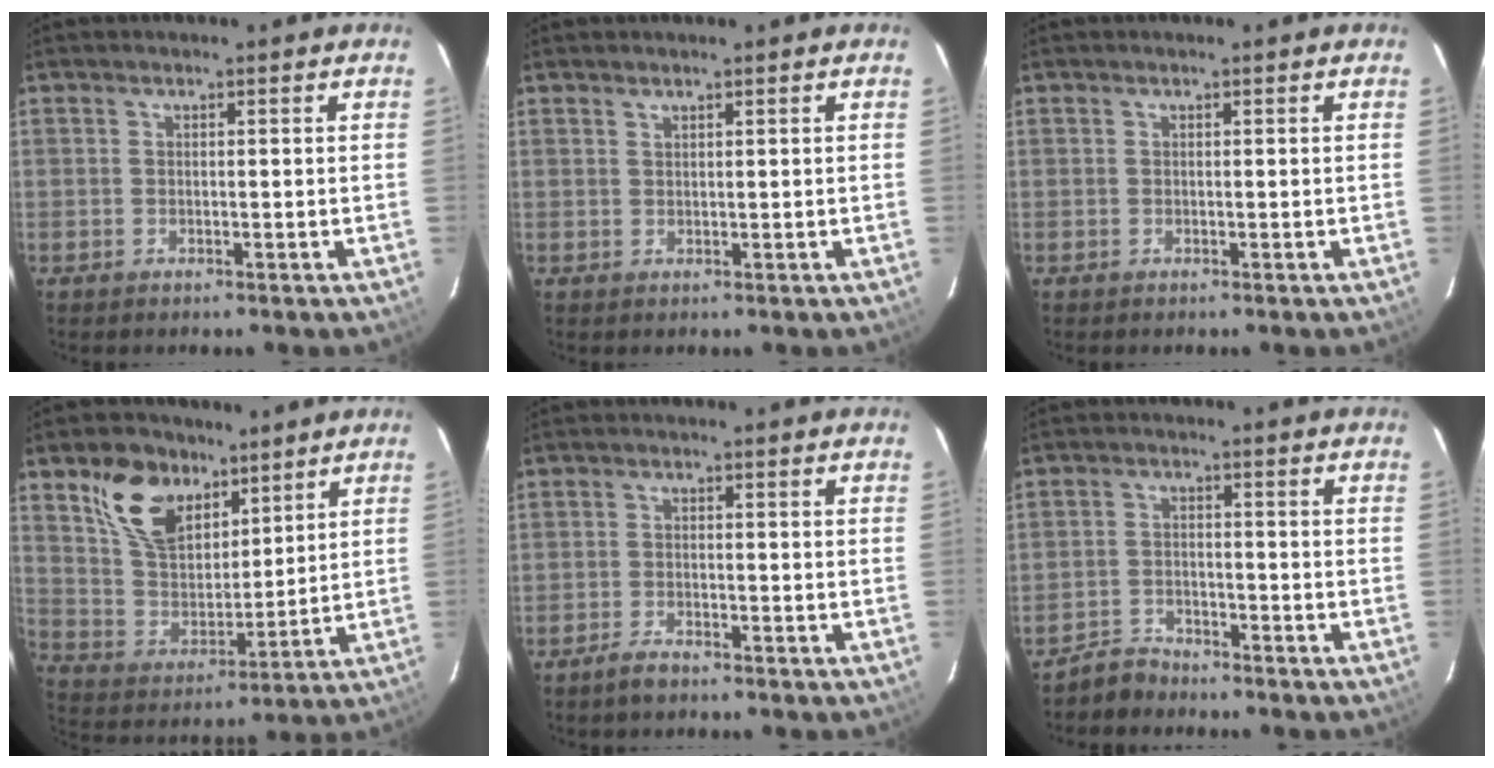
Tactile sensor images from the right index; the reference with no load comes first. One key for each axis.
{"total": 0.6, "fx": 0.6, "fy": 0.1, "fz": 0.1, "tx": -0.002, "ty": 0.001, "tz": 0.012}
{"total": 0.0}
{"total": 14.4, "fx": 8.5, "fy": 8.6, "fz": 7.8, "tx": -0.157, "ty": 0.024, "tz": 0.167}
{"total": 2.5, "fx": -2.2, "fy": 0.5, "fz": 1.2, "tx": -0.037, "ty": 0.000, "tz": -0.042}
{"total": 3.9, "fx": -3.6, "fy": 1.4, "fz": 0.0, "tx": -0.010, "ty": 0.011, "tz": -0.068}